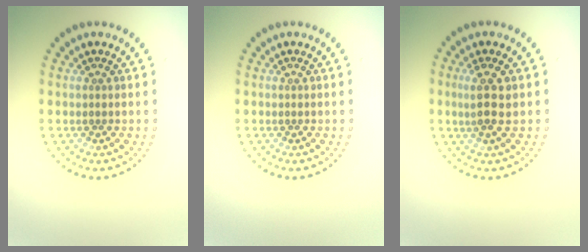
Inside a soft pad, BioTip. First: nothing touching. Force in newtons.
{"total": 0.0}
{"total": 2.9, "press": 2.7, "slide": 1.1}